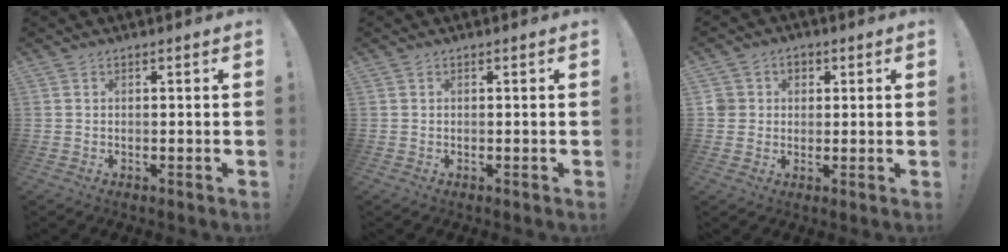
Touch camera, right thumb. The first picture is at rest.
{"total": 0.0}
{"total": 5.0, "force": [0.7, 4.8, 1.1], "torque": [-0.014, 0.003, 0.015]}